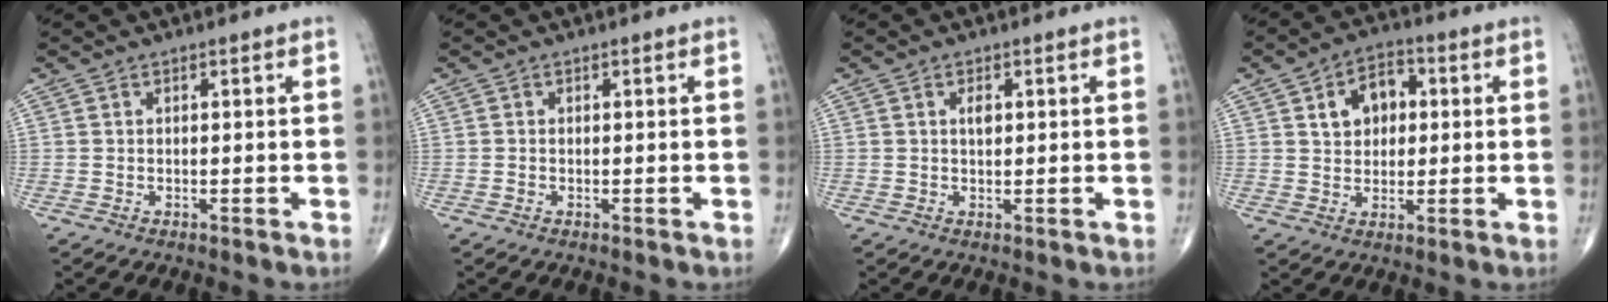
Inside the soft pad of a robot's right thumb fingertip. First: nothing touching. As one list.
[{"total": 0.0}, {"total": 1.9, "force": [0.5, 1.0, 1.5], "torque": [-0.024, -0.001, 0.009]}, {"total": 8.4, "force": [2.2, 5.9, 5.6], "torque": [-0.061, 0.007, 0.029]}]